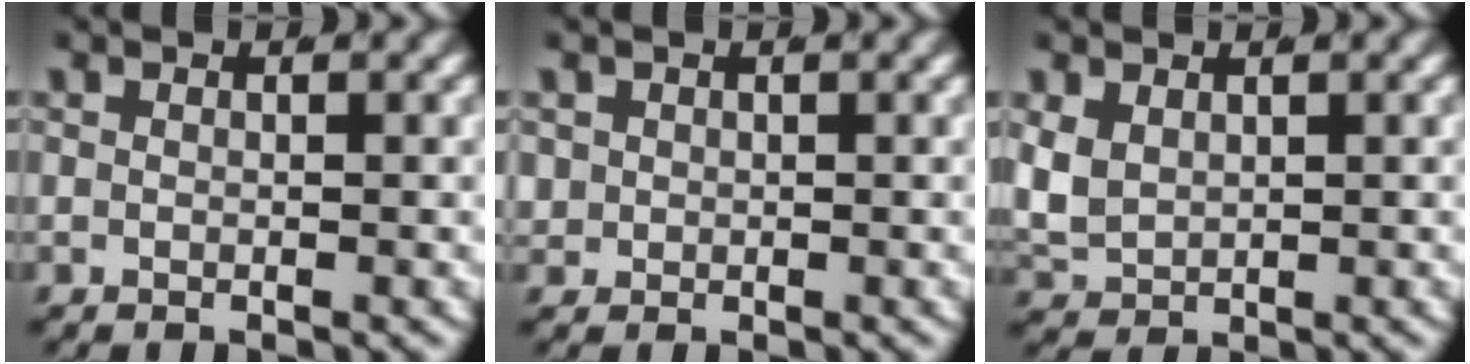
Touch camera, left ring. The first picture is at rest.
{"total": 2.3, "force": [0.1, 2.2, 0.6], "torque": [-0.029, -0.017, 0.012]}
{"total": 4.1, "force": [0.4, 3.6, 1.9], "torque": [-0.078, -0.023, 0.025]}